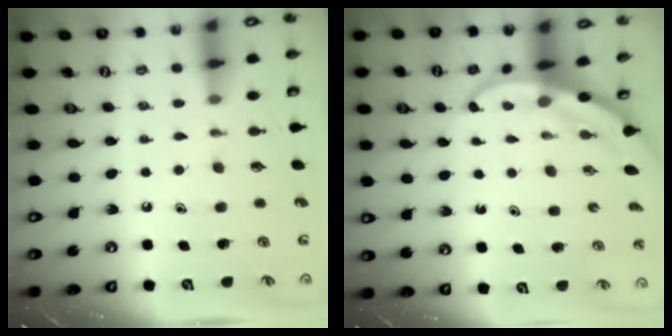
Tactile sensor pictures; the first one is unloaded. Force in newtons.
{"total": 3.3, "press": 3.3, "slide": 0.1}